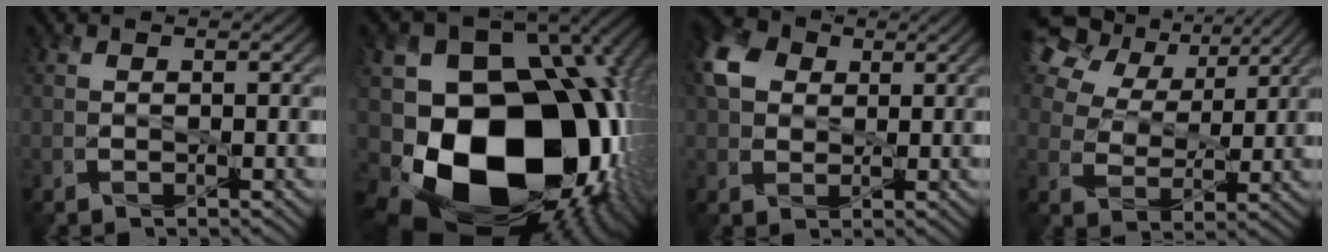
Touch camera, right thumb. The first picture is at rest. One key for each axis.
{"total": 21.3, "fx": -5.2, "fy": 16.0, "fz": 13.0, "tx": -0.234, "ty": -0.060, "tz": -0.055}
{"total": 6.7, "fx": 1.8, "fy": 5.3, "fz": 3.8, "tx": -0.099, "ty": 0.015, "tz": 0.027}
{"total": 11.1, "fx": 6.8, "fy": 7.0, "fz": 5.4, "tx": -0.158, "ty": 0.023, "tz": 0.119}